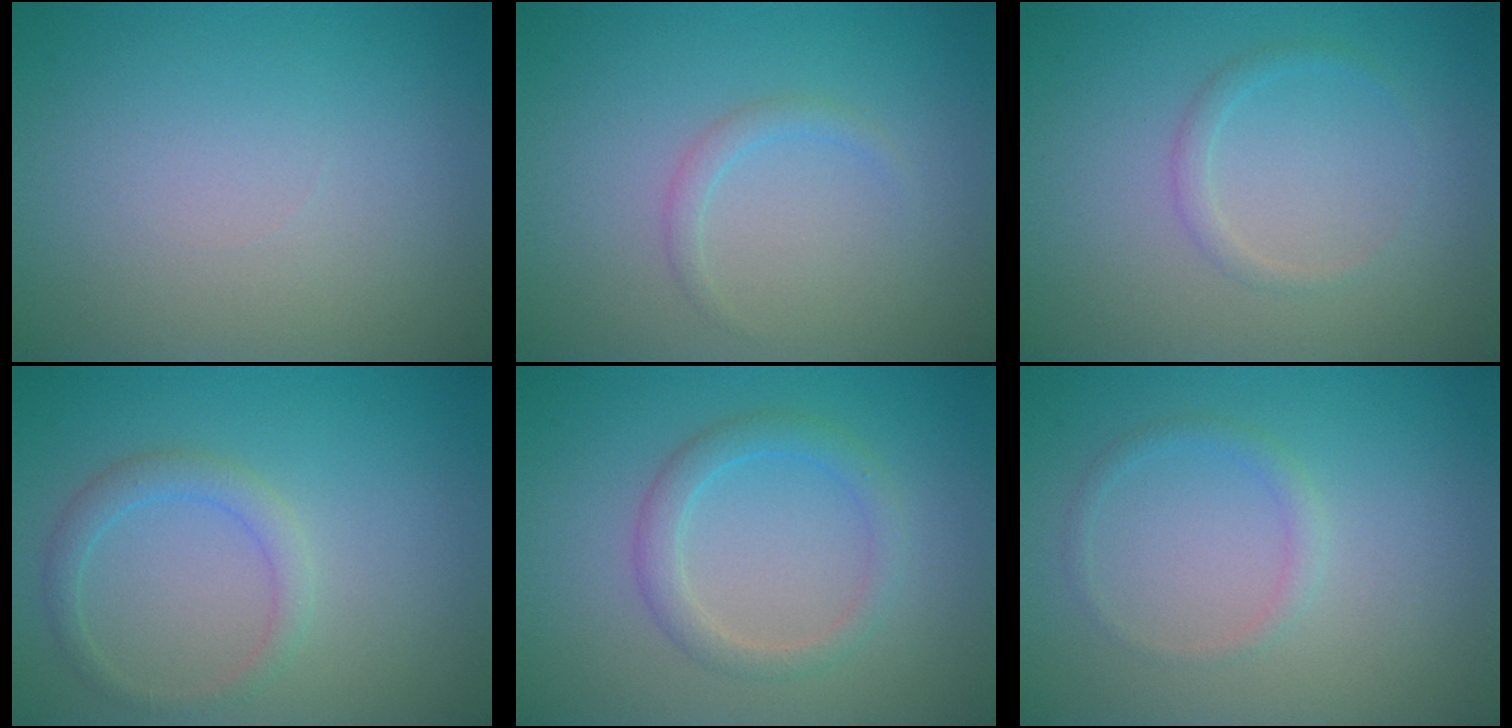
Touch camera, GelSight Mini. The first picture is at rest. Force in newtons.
{"total": 1.1, "press": 1.1, "slide": 0.1}
{"total": 1.0, "press": 1.0, "slide": 0.1}
{"total": 2.0, "press": 2.0, "slide": 0.1}
{"total": 2.3, "press": 2.3, "slide": 0.1}
{"total": 1.2, "press": 1.2, "slide": 0.0}